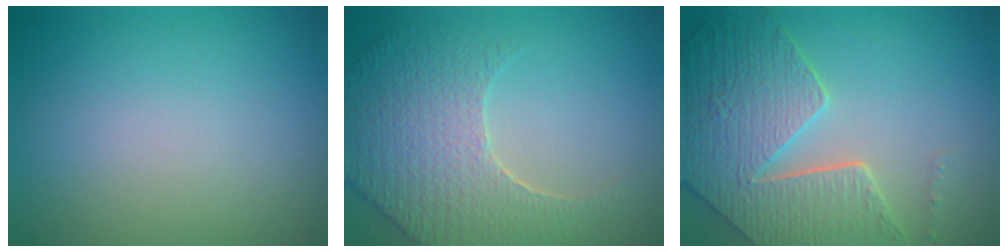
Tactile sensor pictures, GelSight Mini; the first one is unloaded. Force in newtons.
{"total": 5.9, "press": 5.1, "slide": 3.0}
{"total": 8.5, "press": 6.1, "slide": 5.8}